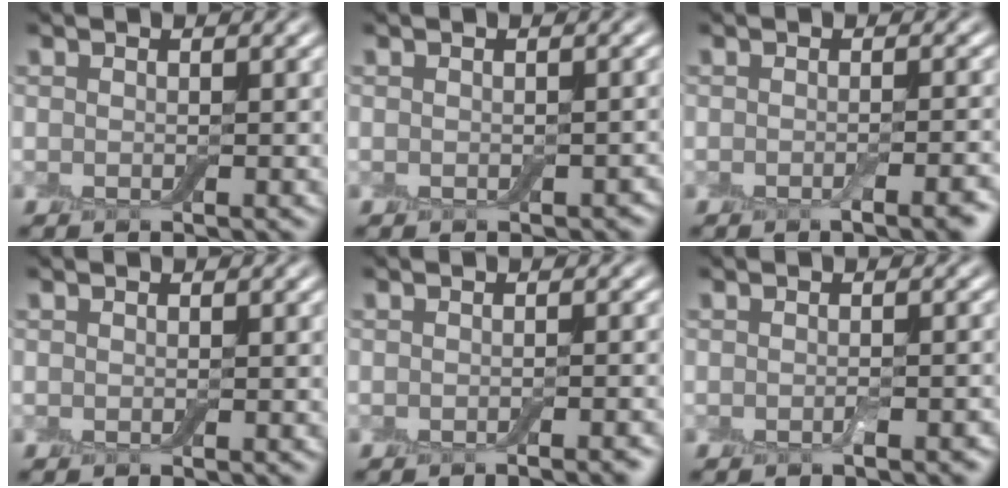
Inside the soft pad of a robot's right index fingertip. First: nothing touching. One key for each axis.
{"total": 0.9, "fx": -0.4, "fy": 0.6, "fz": 0.4, "tx": -0.008, "ty": -0.007, "tz": -0.004}
{"total": 3.1, "fx": -1.5, "fy": 0.8, "fz": 2.6, "tx": -0.031, "ty": -0.001, "tz": -0.022}
{"total": 0.0}
{"total": 1.7, "fx": -1.1, "fy": 0.3, "fz": 1.2, "tx": -0.007, "ty": 0.001, "tz": -0.016}
{"total": 1.2, "fx": -0.7, "fy": 0.3, "fz": 0.9, "tx": -0.015, "ty": -0.003, "tz": -0.010}